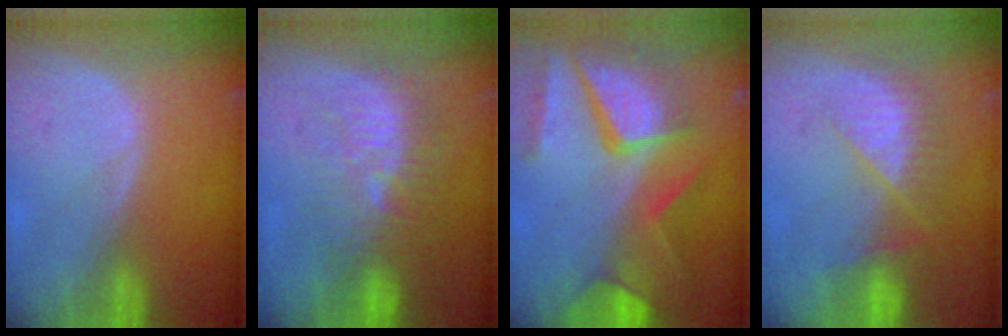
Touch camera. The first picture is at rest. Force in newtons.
{"total": 9.5, "press": 9.1, "slide": 2.7}
{"total": 11.5, "press": 9.5, "slide": 6.5}
{"total": 7.5, "press": 6.8, "slide": 3.3}